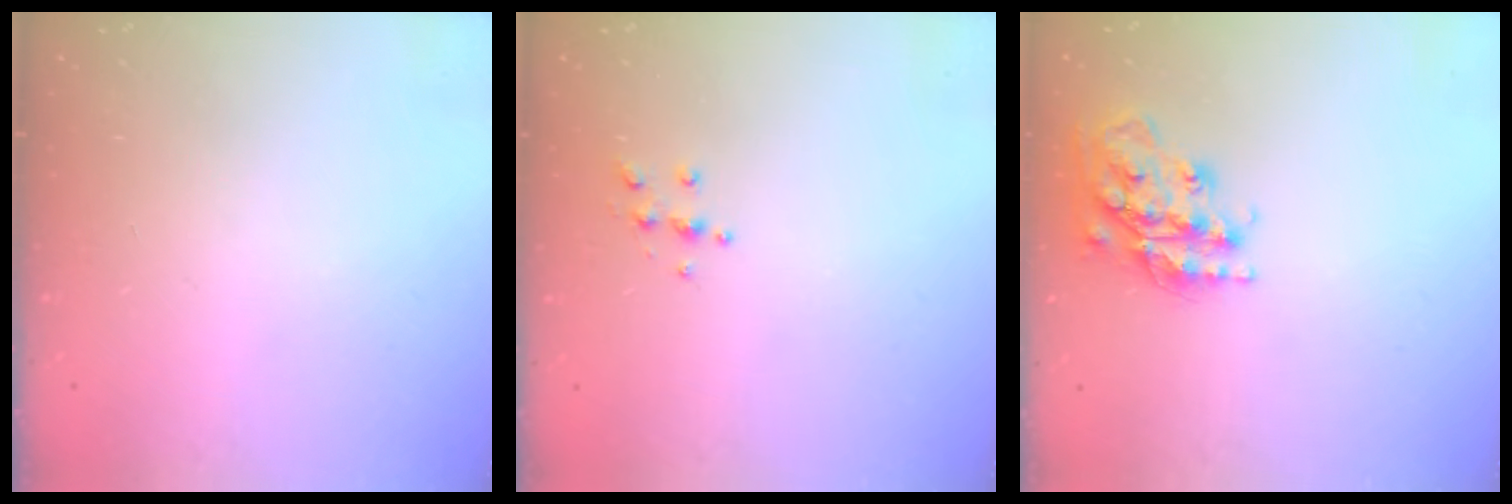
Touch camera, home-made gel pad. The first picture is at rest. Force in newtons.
{"total": 4.4, "press": 4.4, "slide": 0.4}
{"total": 18.7, "press": 18.6, "slide": 1.5}